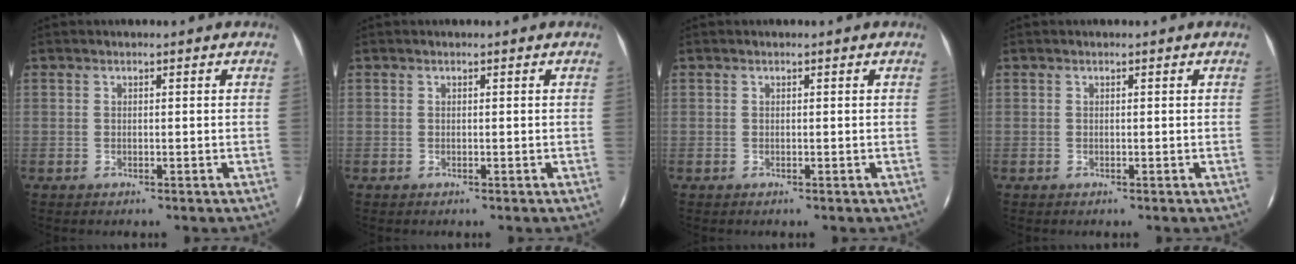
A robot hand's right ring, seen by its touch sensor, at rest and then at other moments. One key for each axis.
{"total": 0.0}
{"total": 0.0}
{"total": 0.0}